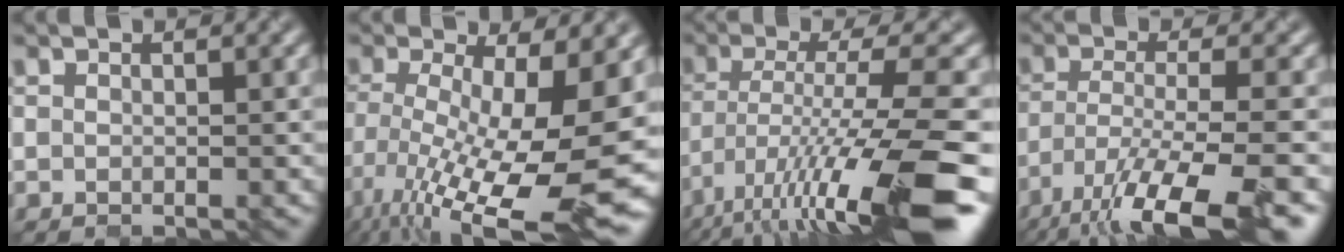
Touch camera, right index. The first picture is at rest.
{"total": 16.6, "force": [-4.9, 5.3, 15.0], "torque": [-0.256, -0.030, -0.068]}
{"total": 14.0, "force": [-7.3, 2.9, 11.6], "torque": [-0.196, -0.007, -0.118]}
{"total": 11.0, "force": [-7.1, 2.7, 8.0], "torque": [-0.147, -0.017, -0.121]}